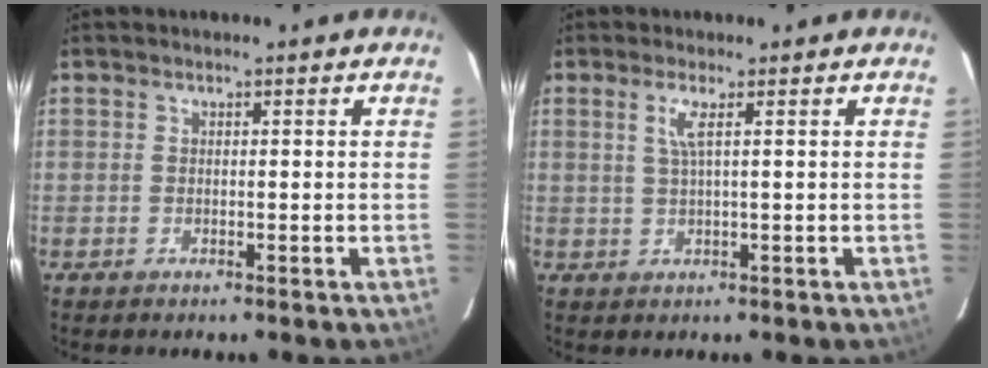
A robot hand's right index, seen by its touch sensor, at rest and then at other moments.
{"total": 2.5, "force": [1.0, -0.4, 2.3], "torque": [-0.048, -0.003, 0.021]}